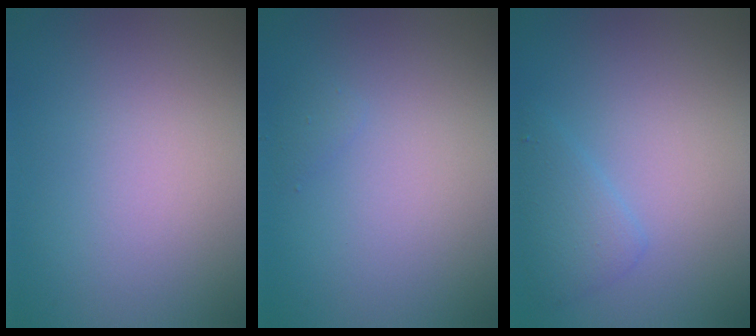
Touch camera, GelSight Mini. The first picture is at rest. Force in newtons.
{"total": 0.5, "press": 0.5, "slide": 0.0}
{"total": 2.1, "press": 2.1, "slide": 0.0}